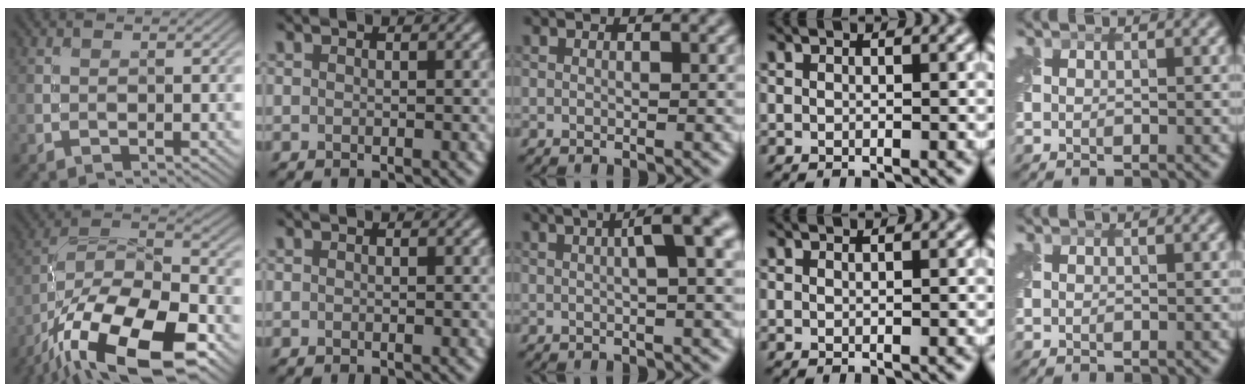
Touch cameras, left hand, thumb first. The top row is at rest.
{"thumb": {"total": 18.9, "force": [-11.4, 7.3, 13.2], "torque": [-0.244, -0.017, -0.201]}, "middle": {"total": 5.1, "force": [1.1, 1.1, 4.8], "torque": [-0.061, 0.019, 0.011]}}